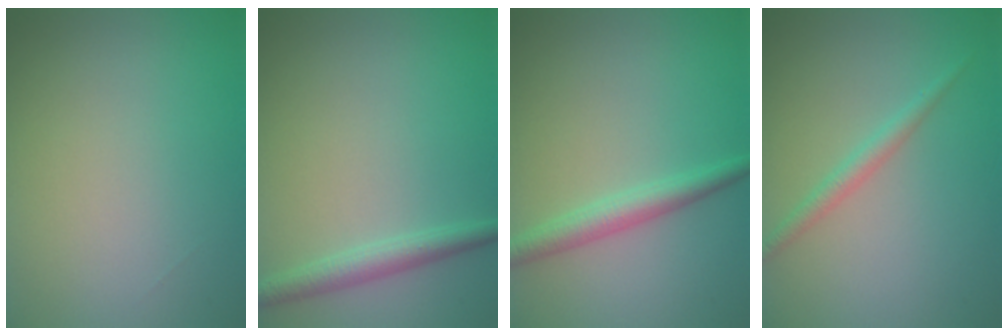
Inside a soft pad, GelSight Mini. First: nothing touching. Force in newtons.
{"total": 2.3, "press": 2.2, "slide": 0.1}
{"total": 2.6, "press": 2.6, "slide": 0.1}
{"total": 1.6, "press": 1.6, "slide": 0.0}